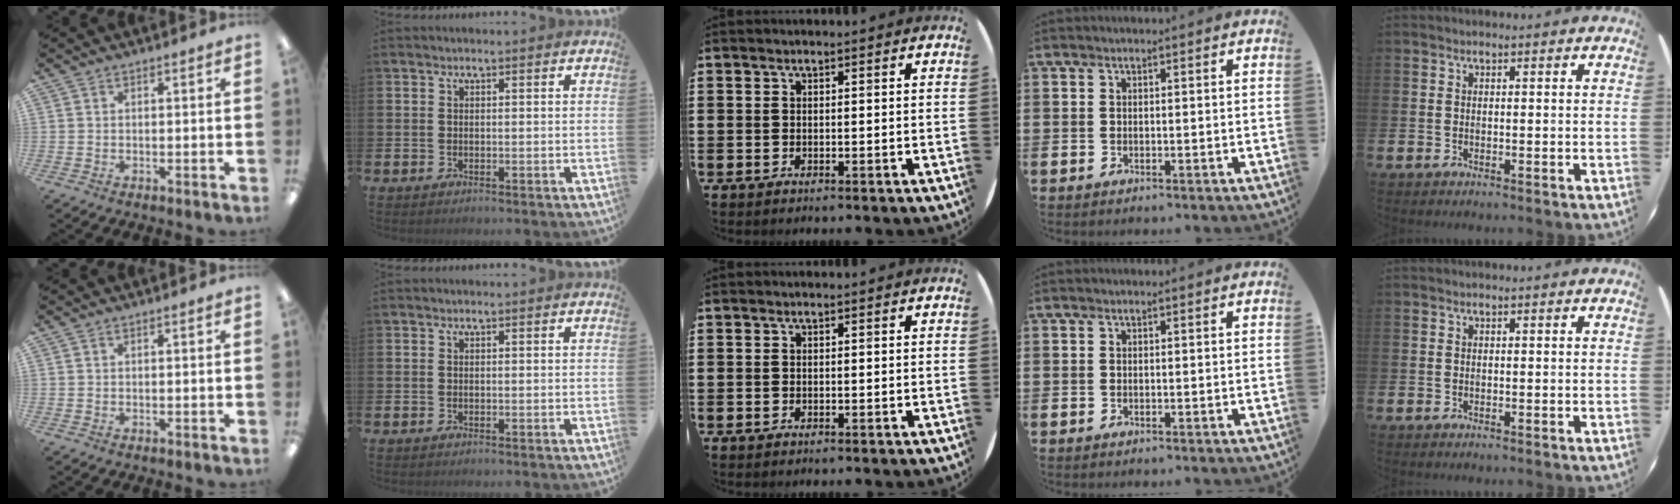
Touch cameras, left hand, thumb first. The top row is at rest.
{}